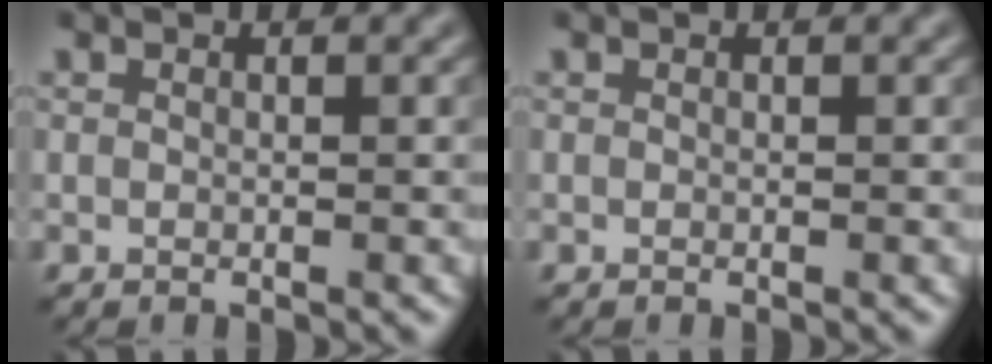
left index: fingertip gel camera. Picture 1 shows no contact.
{"total": 0.0}